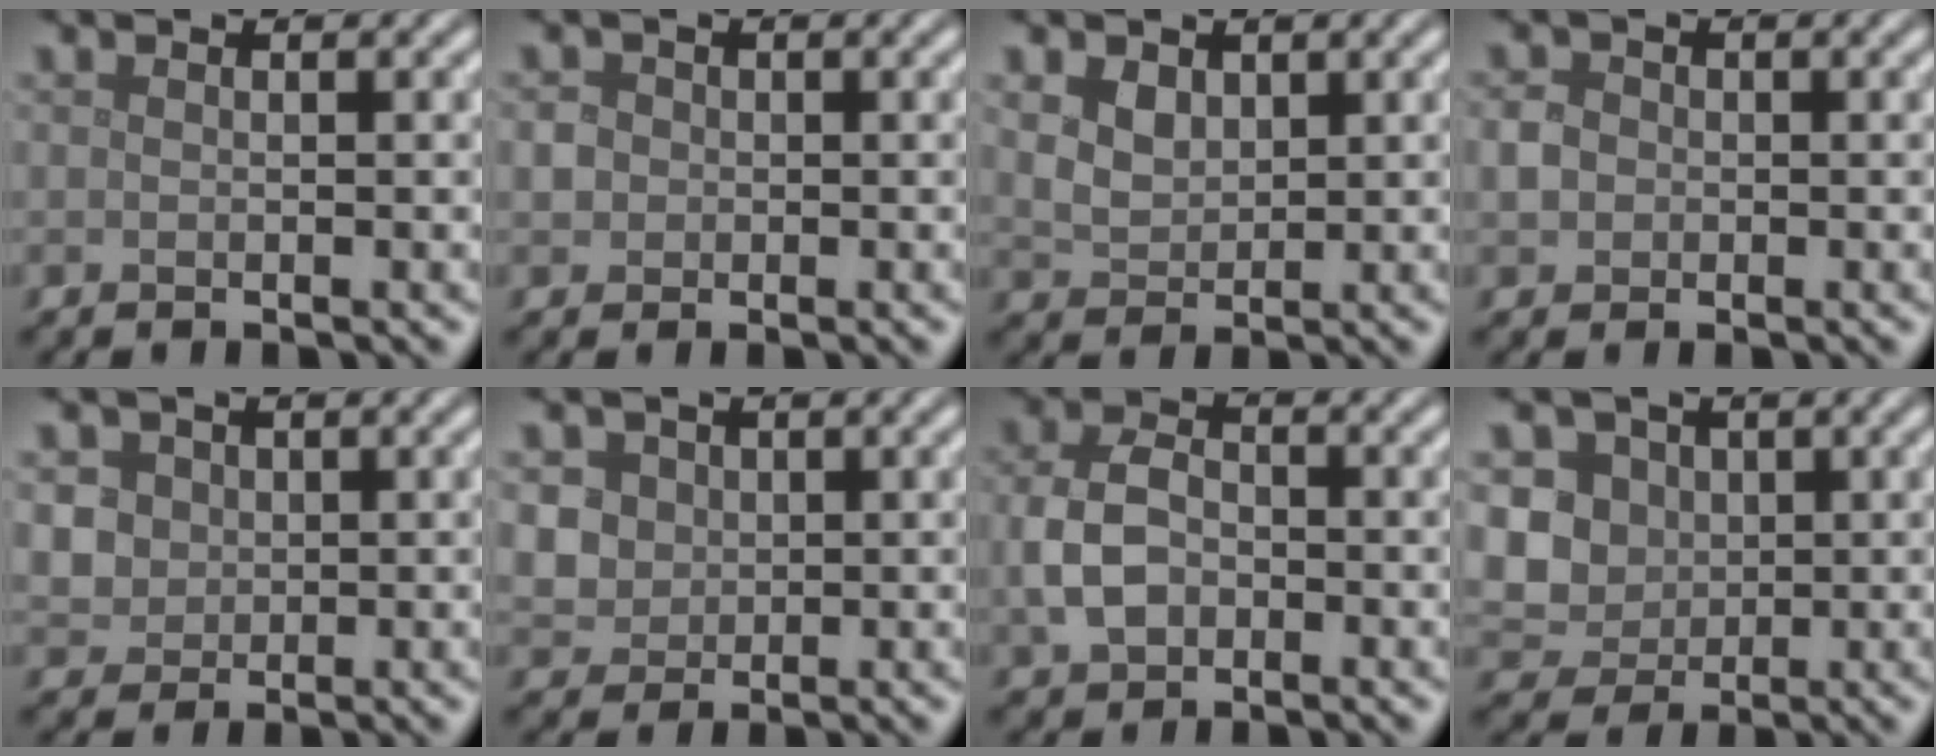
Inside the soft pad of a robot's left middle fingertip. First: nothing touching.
{"total": 1.6, "force": [0.0, 1.6, 0.5], "torque": [-0.003, 0.004, 0.002]}
{"total": 2.6, "force": [1.3, 1.8, 1.3], "torque": [-0.030, -0.001, 0.024]}
{"total": 1.6, "force": [-0.2, 1.4, 0.6], "torque": [-0.008, 0.000, -0.008]}
{"total": 3.6, "force": [1.2, 3.1, 1.3], "torque": [-0.032, 0.007, 0.022]}
{"total": 4.2, "force": [1.4, 3.6, 1.6], "torque": [-0.041, 0.010, 0.025]}
{"total": 4.3, "force": [-0.9, 3.2, 2.8], "torque": [-0.067, 0.000, -0.020]}
{"total": 6.6, "force": [1.0, 5.9, 2.9], "torque": [-0.060, 0.021, 0.005]}